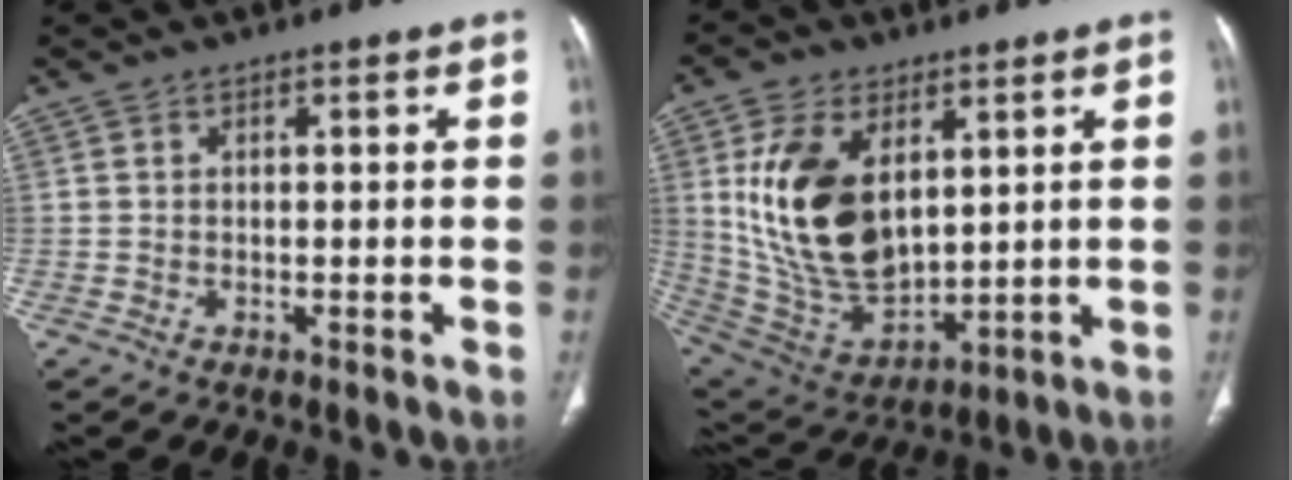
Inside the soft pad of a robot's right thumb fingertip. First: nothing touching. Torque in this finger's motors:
{"motor_torque": [-0.50, 2.45, 1.96, 0.37, 0.65]}